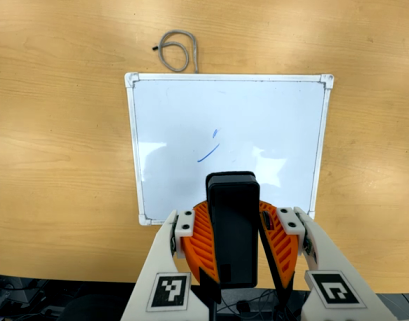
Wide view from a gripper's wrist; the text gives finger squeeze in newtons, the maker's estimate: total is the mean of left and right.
{"total": 10.9, "left": 10.6, "right": 11.2}